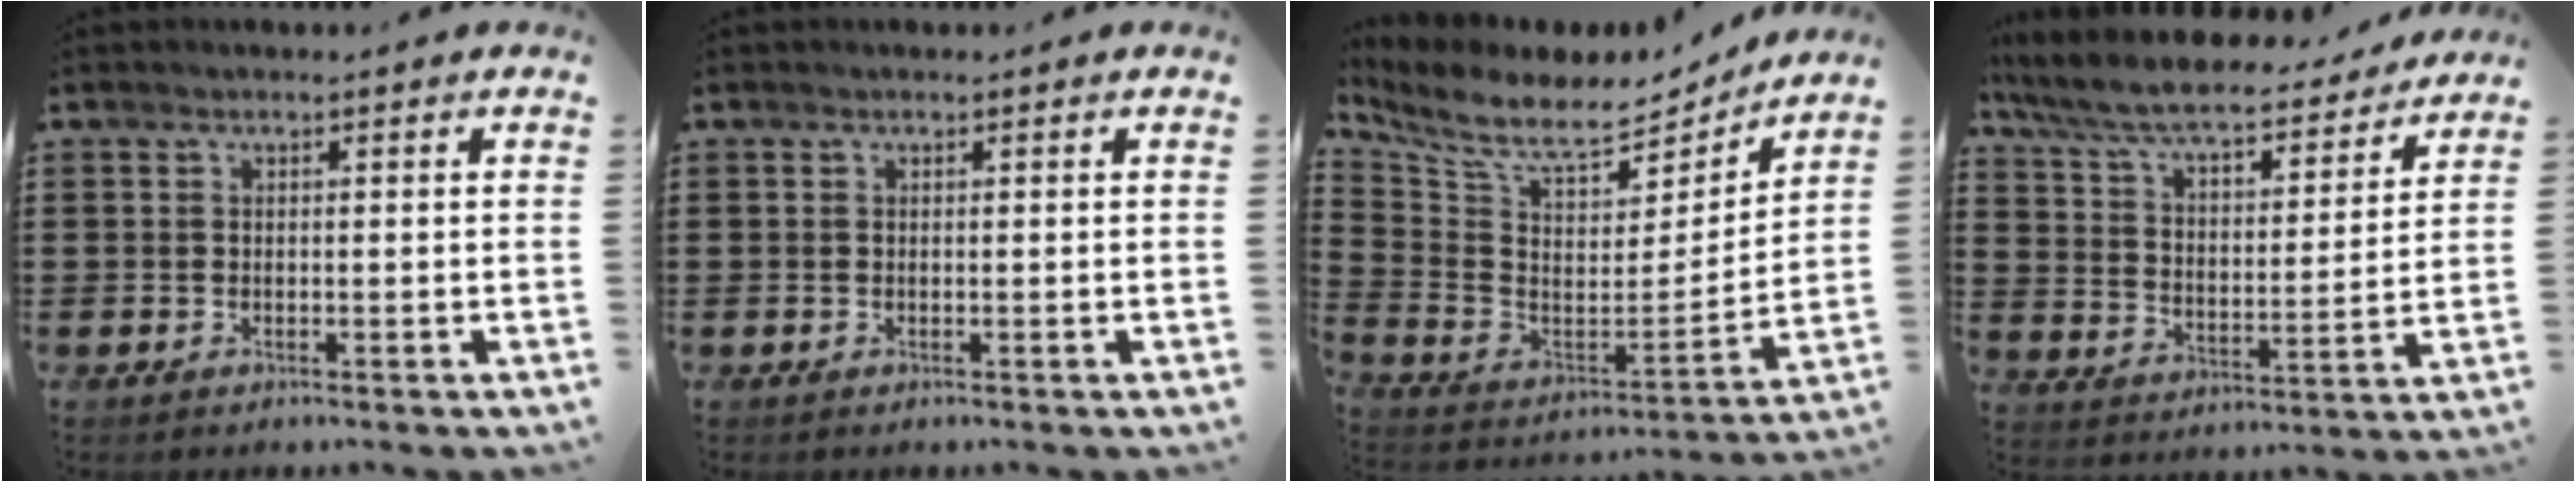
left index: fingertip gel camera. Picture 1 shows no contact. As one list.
[{"total": 0.0}, {"total": 8.9, "force": [7.7, 2.2, 3.9], "torque": [-0.114, -0.054, 0.133]}, {"total": 8.1, "force": [7.3, 0.9, 3.3], "torque": [-0.096, -0.043, 0.124]}]